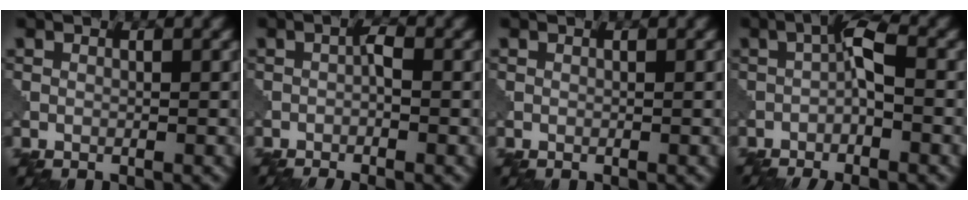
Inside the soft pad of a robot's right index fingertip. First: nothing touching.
{"total": 2.4, "force": [-1.2, 0.5, 2.0], "torque": [-0.036, 0.001, -0.026]}
{"total": 0.0}
{"total": 4.9, "force": [-1.9, 1.3, 4.4], "torque": [-0.074, 0.009, -0.044]}